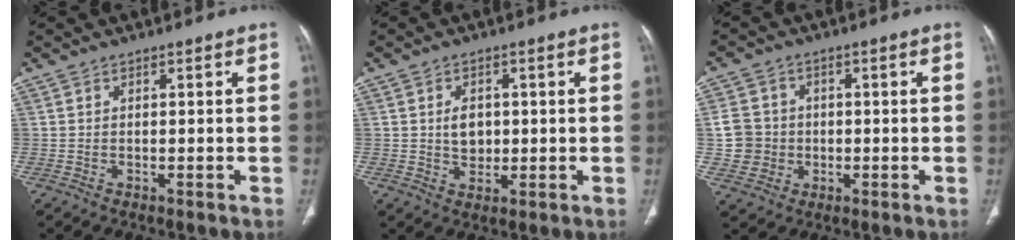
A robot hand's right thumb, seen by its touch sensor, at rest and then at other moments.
{"total": 4.3, "force": [0.4, 3.2, 2.8], "torque": [-0.029, -0.002, 0.010]}
{"total": 7.2, "force": [-0.4, 6.9, 2.0], "torque": [-0.016, 0.013, -0.007]}